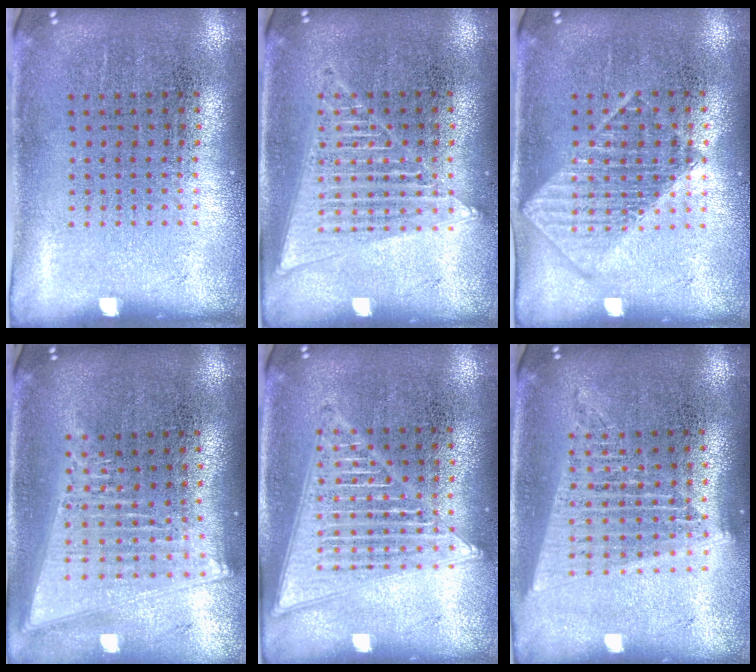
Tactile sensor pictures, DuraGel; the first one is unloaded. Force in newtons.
{"total": 1.5, "press": 1.5, "slide": 0.1}
{"total": 1.2, "press": 1.2, "slide": 0.2}
{"total": 2.0, "press": 1.7, "slide": 1.1}
{"total": 2.9, "press": 2.9, "slide": 0.3}
{"total": 1.7, "press": 1.6, "slide": 0.7}